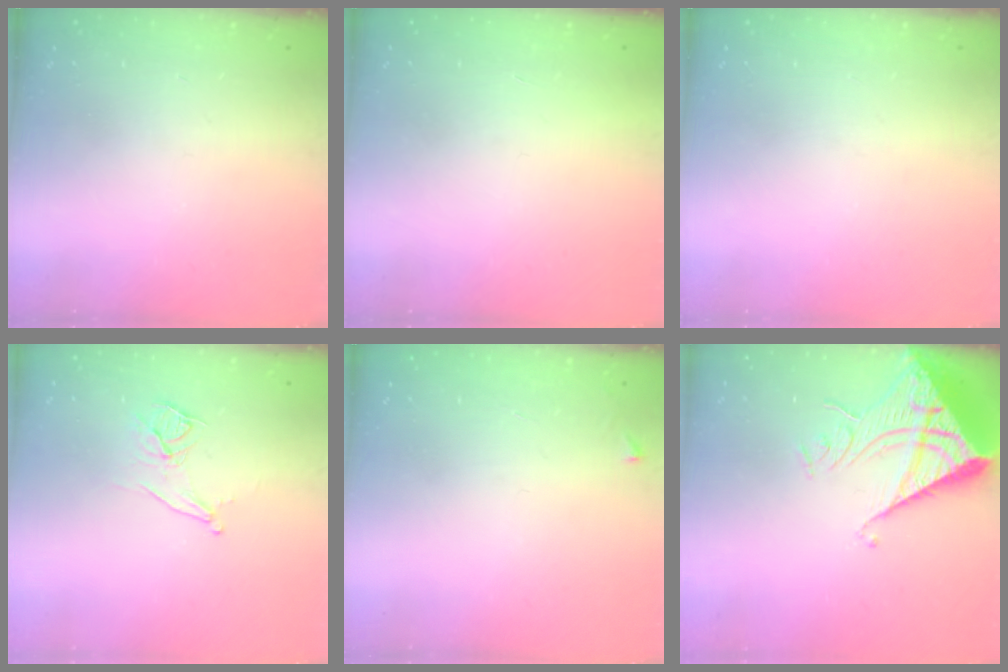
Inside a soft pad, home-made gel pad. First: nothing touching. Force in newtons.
{"total": 1.7, "press": 1.7, "slide": 0.1}
{"total": 0.0}
{"total": 8.5, "press": 7.8, "slide": 3.3}
{"total": 2.6, "press": 2.6, "slide": 0.3}
{"total": 16.2, "press": 16.1, "slide": 2.1}